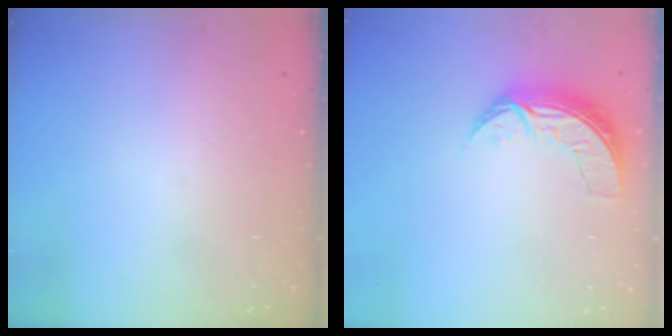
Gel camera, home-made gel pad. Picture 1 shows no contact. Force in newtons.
{"total": 7.3, "press": 7.3, "slide": 0.4}